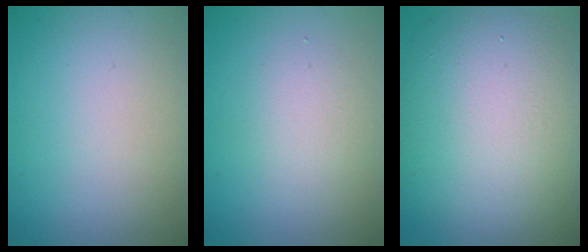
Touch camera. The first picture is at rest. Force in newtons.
{"total": 2.1, "press": 2.1, "slide": 0.1}
{"total": 12.0, "press": 12.0, "slide": 0.2}